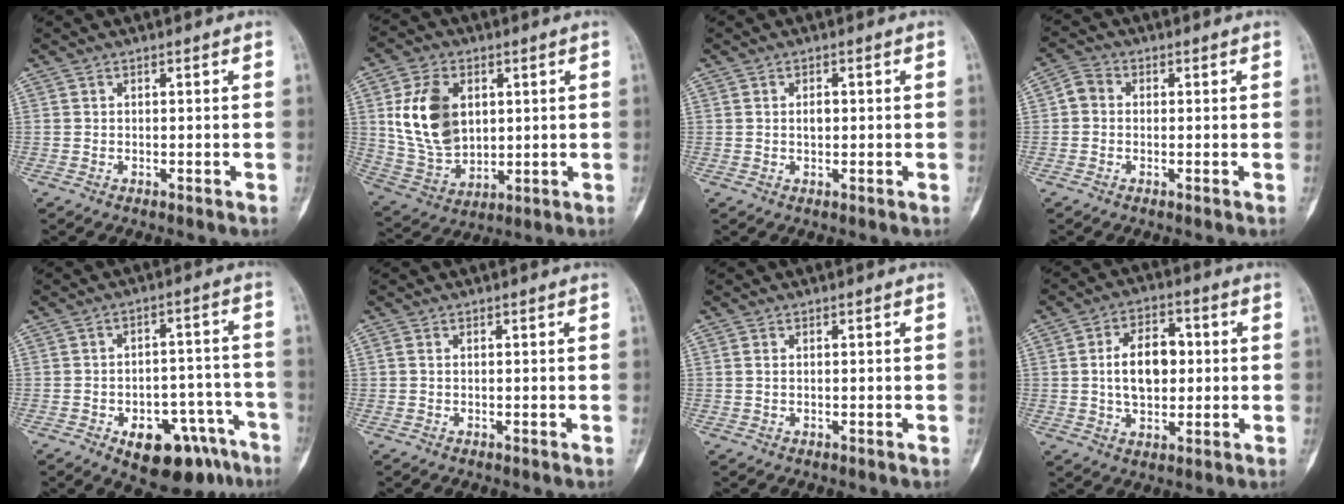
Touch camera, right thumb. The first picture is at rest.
{"total": 15.1, "force": [3.2, 10.4, 10.4], "torque": [-0.173, -0.011, 0.072]}
{"total": 1.7, "force": [0.1, 1.1, 1.3], "torque": [-0.018, 0.001, 0.001]}
{"total": 3.1, "force": [-0.1, 2.6, 1.7], "torque": [-0.019, 0.009, -0.014]}
{"total": 14.6, "force": [-8.3, 7.6, 9.3], "torque": [-0.087, 0.062, -0.108]}
{"total": 0.5, "force": [0.0, 0.3, 0.4], "torque": [-0.011, -0.001, -0.003]}
{"total": 0.9, "force": [0.0, 0.6, 0.7], "torque": [-0.014, 0.000, 0.001]}
{"total": 10.7, "force": [0.6, 6.8, 8.2], "torque": [-0.115, 0.012, 0.010]}